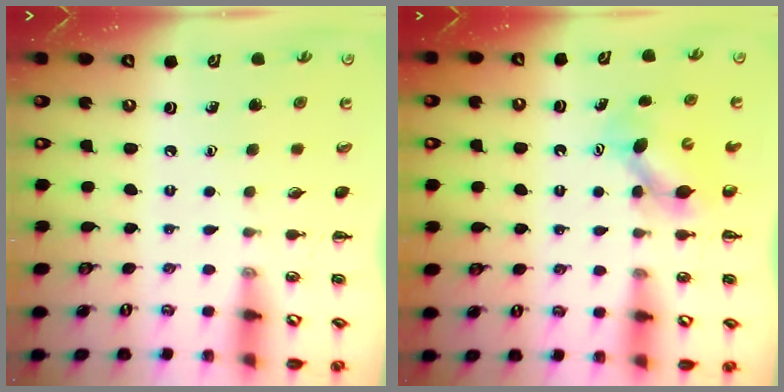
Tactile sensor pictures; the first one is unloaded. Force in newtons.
{"total": 5.8, "press": 5.8, "slide": 0.6}